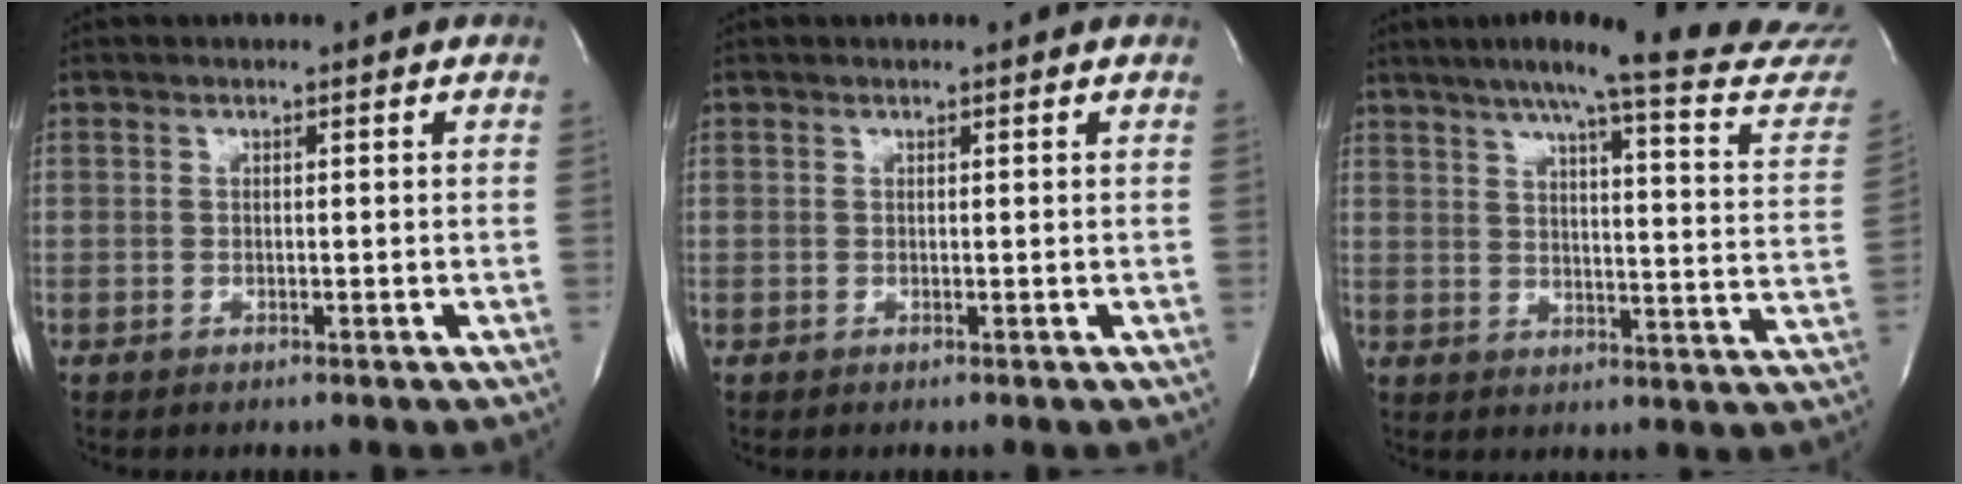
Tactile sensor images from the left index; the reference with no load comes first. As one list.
[{"total": 0.0}, {"total": 24.5, "force": [22.4, 0.0, 9.8], "torque": [-0.142, -0.082, 0.267]}]